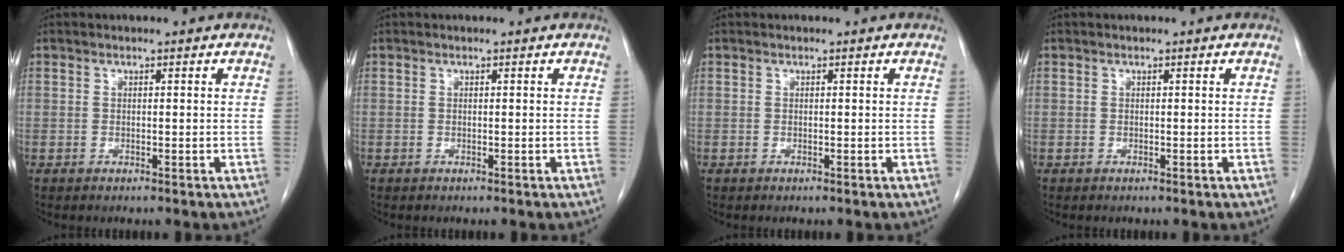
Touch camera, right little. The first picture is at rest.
{"total": 0.0}
{"total": 0.0}
{"total": 0.0}